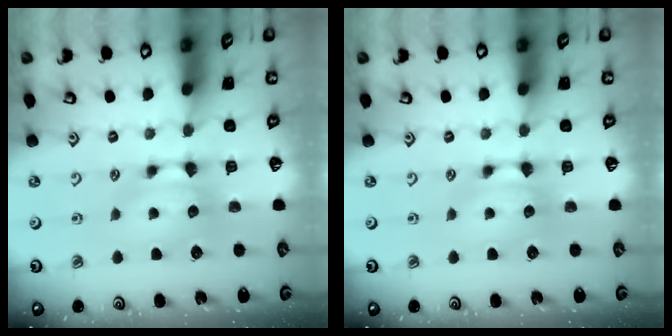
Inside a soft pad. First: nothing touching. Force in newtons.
{"total": 0.0}